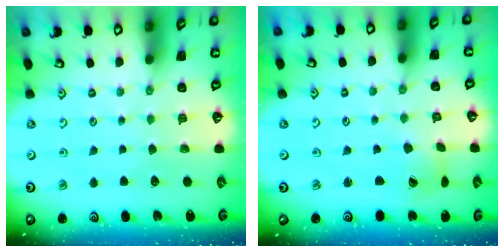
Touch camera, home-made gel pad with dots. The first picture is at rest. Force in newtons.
{"total": 2.3, "press": 2.3, "slide": 0.3}